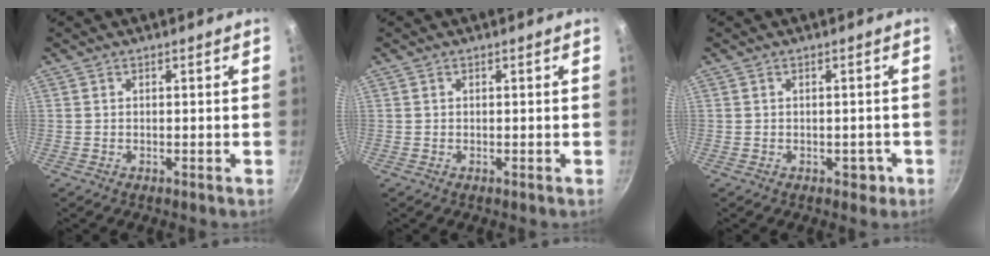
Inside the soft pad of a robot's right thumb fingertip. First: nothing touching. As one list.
[{"total": 0.0}, {"total": 1.9, "force": [-0.9, 1.4, 1.0], "torque": [0.003, 0.006, -0.010]}]